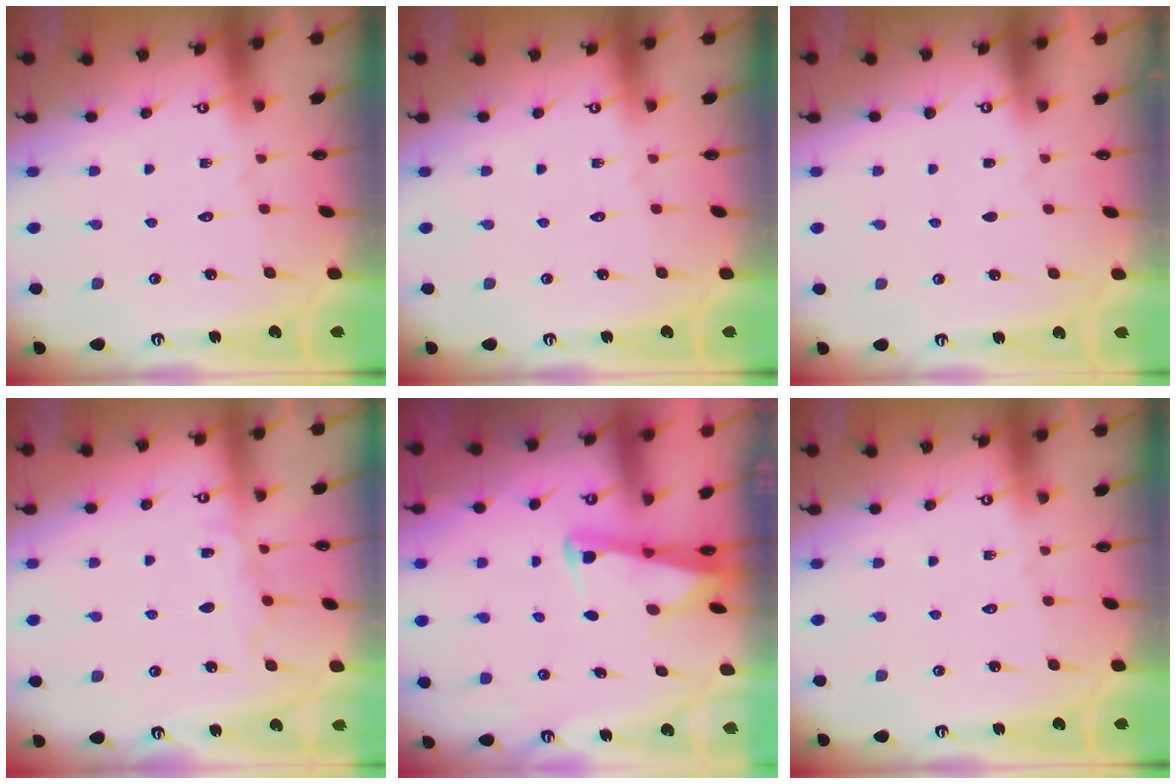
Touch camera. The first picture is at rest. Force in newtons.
{"total": 0.0}
{"total": 0.9, "press": 0.9, "slide": 0.1}
{"total": 5.9, "press": 5.9, "slide": 0.3}
{"total": 2.3, "press": 2.3, "slide": 0.2}
{"total": 0.0}